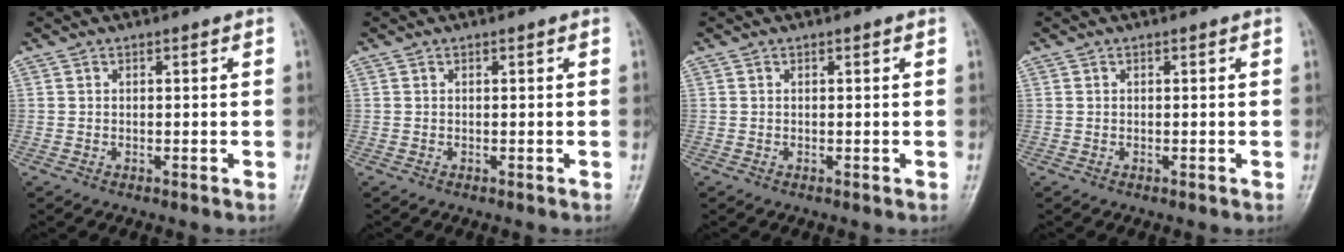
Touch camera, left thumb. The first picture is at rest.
{"total": 0.0}
{"total": 0.0}
{"total": 0.0}